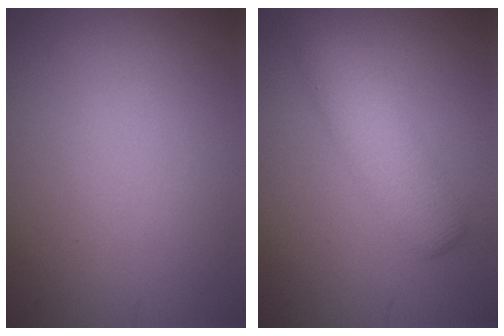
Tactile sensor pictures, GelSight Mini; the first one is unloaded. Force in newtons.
{"total": 3.6, "press": 3.6, "slide": 0.1}